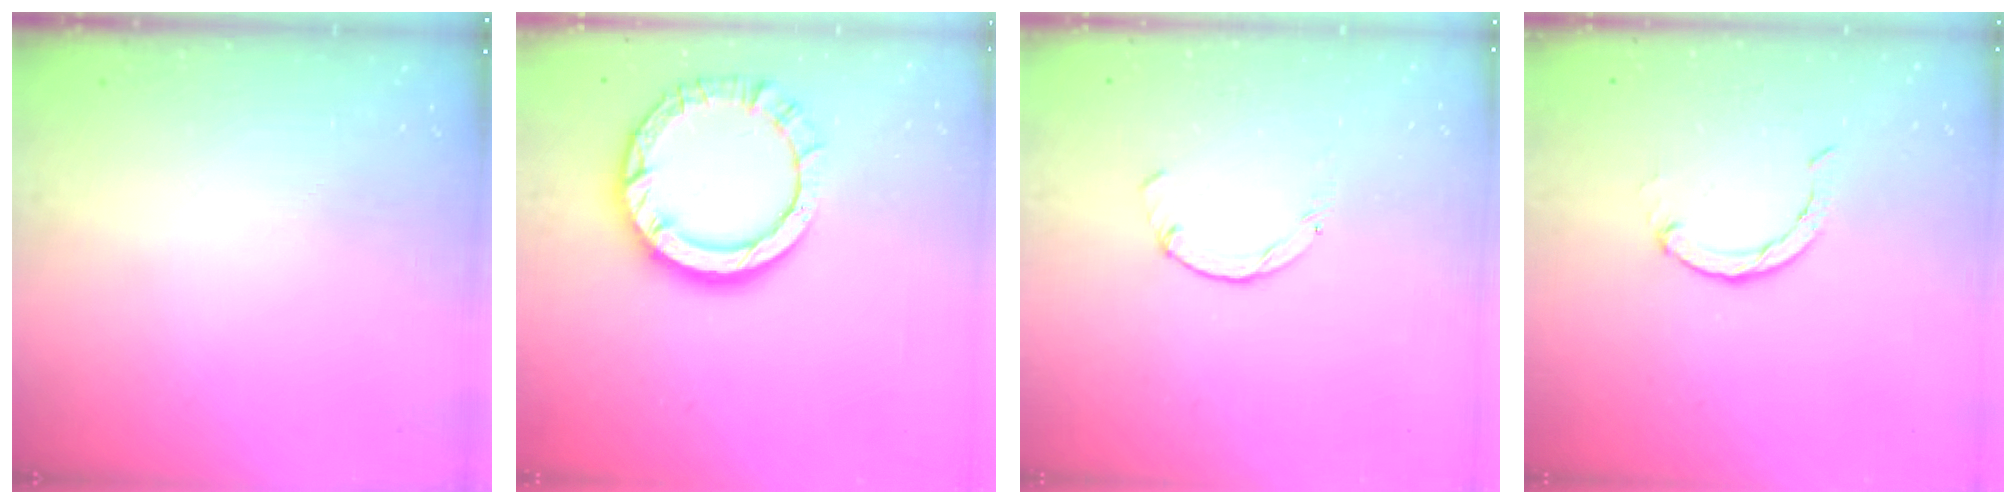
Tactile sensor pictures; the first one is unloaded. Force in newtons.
{"total": 11.5, "press": 11.5, "slide": 0.9}
{"total": 0.0}
{"total": 3.0, "press": 3.0, "slide": 0.4}